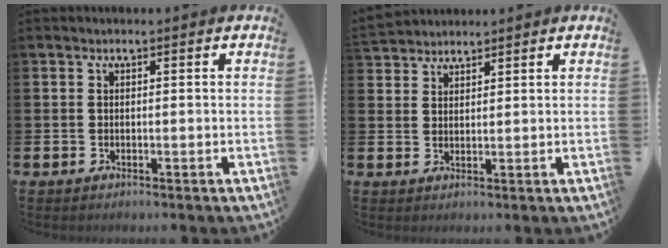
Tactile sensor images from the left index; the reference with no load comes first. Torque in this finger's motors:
{"motor_torque": [1.01, -1.13, 1.00, 0.21]}